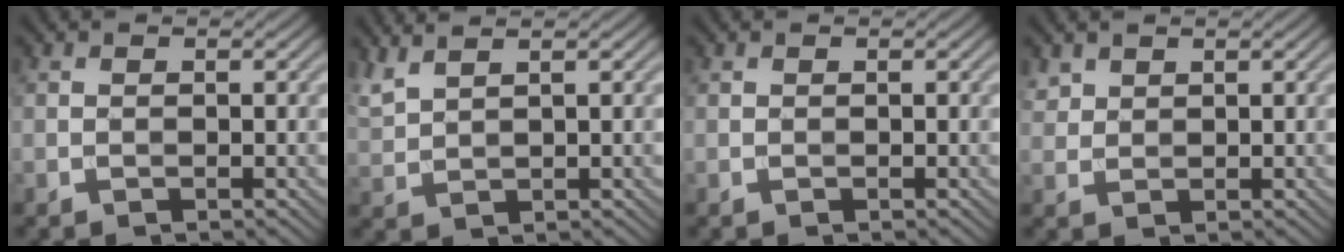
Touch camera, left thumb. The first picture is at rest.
{"total": 3.3, "force": [2.6, 0.7, 1.8], "torque": [-0.048, 0.012, 0.060]}
{"total": 0.0}
{"total": 1.8, "force": [1.5, 1.0, 0.4], "torque": [-0.016, 0.002, 0.035]}